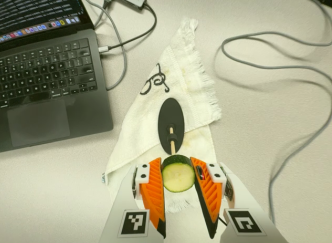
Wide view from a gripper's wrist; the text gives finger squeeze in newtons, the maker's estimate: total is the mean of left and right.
{"total": 12.3, "left": 12.2, "right": 12.5}